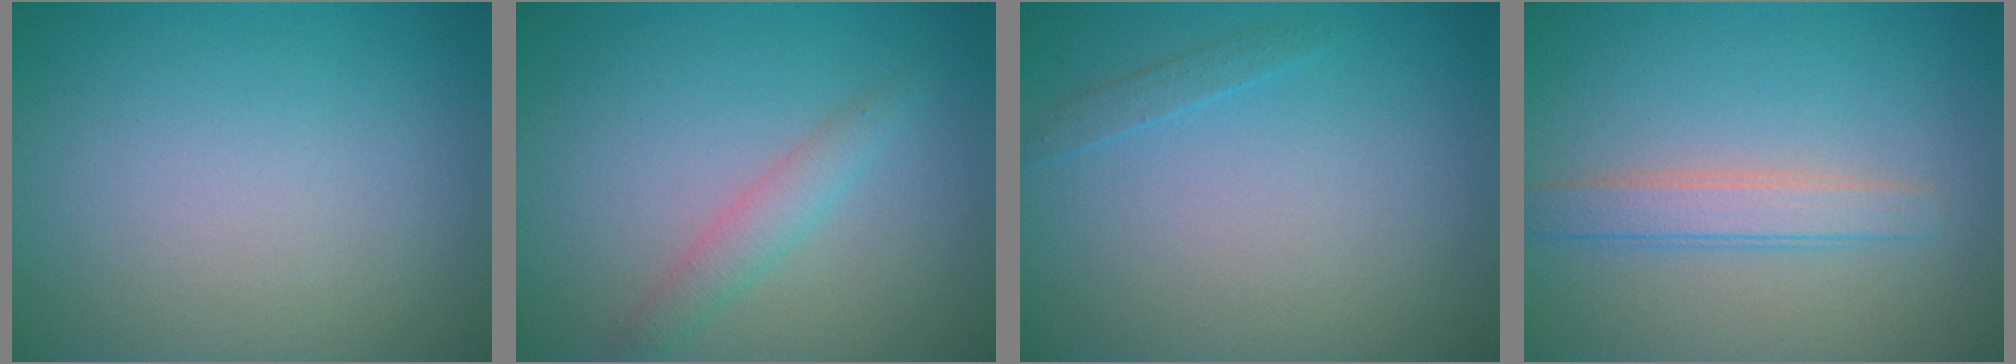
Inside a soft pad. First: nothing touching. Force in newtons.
{"total": 1.9, "press": 1.9, "slide": 0.1}
{"total": 0.9, "press": 0.9, "slide": 0.1}
{"total": 2.6, "press": 2.6, "slide": 0.2}